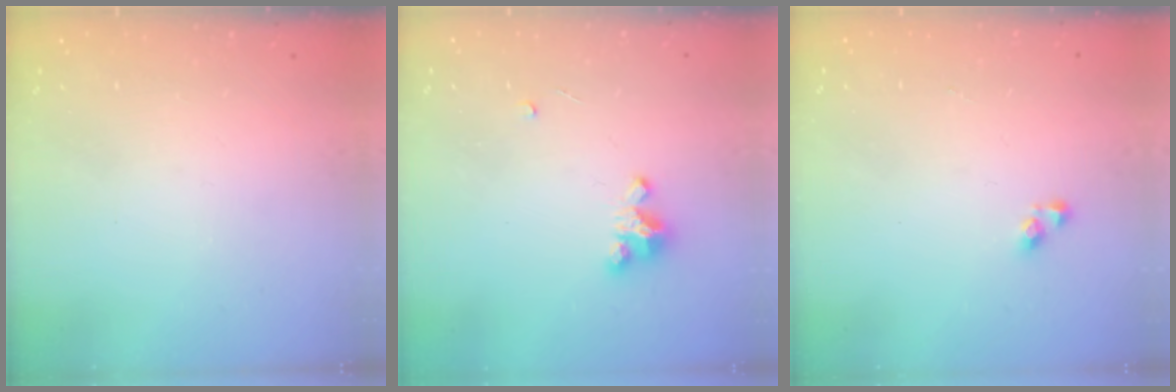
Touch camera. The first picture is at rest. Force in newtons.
{"total": 3.4, "press": 3.4, "slide": 0.4}
{"total": 3.9, "press": 3.8, "slide": 0.7}